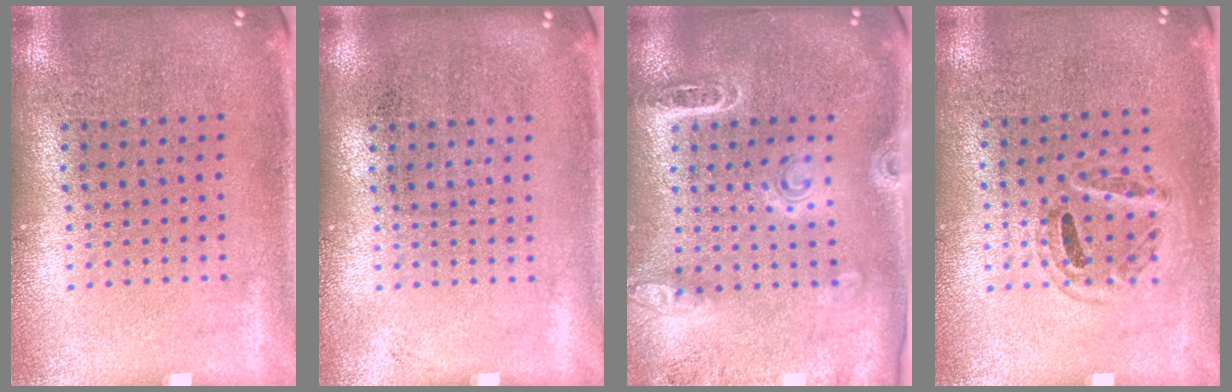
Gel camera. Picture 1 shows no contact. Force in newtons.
{"total": 0.0}
{"total": 1.7, "press": 1.7, "slide": 0.1}
{"total": 0.9, "press": 0.8, "slide": 0.5}